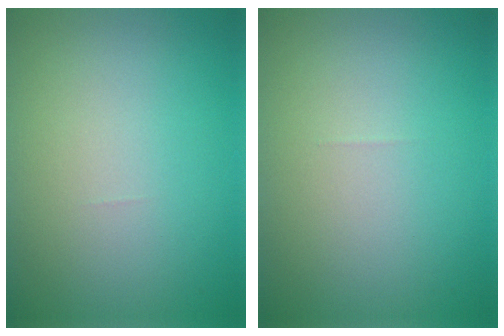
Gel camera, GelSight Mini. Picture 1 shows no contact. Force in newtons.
{"total": 0.0}